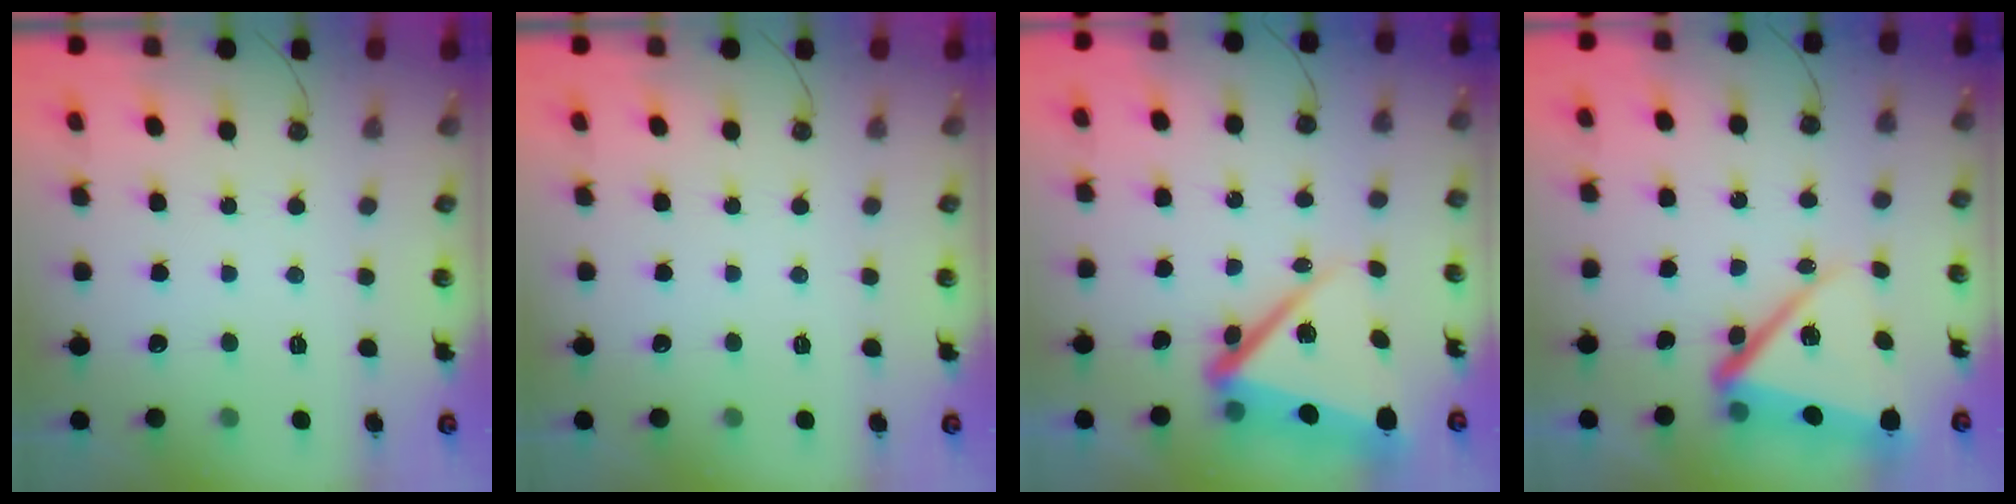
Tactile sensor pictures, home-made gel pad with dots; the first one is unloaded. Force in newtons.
{"total": 0.0}
{"total": 13.6, "press": 13.5, "slide": 1.7}
{"total": 14.2, "press": 14.1, "slide": 1.3}